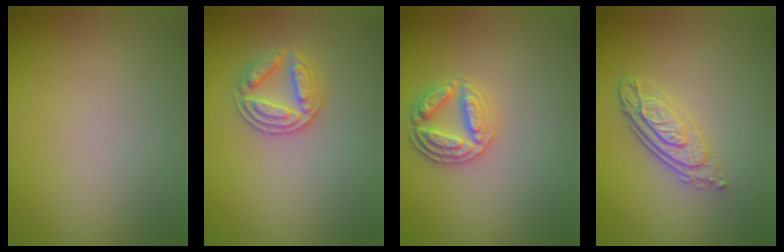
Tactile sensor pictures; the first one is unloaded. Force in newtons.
{"total": 2.7, "press": 2.7, "slide": 0.4}
{"total": 2.9, "press": 2.9, "slide": 0.5}
{"total": 4.1, "press": 2.9, "slide": 3.0}